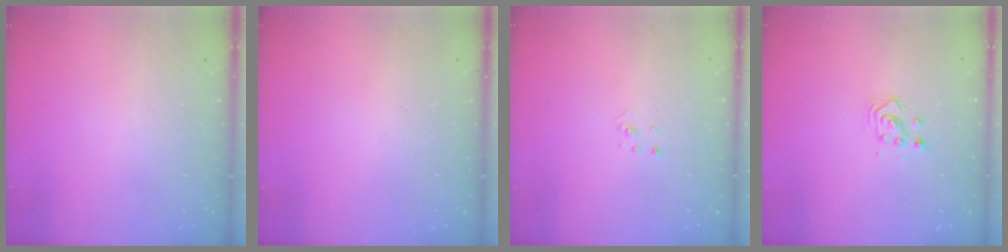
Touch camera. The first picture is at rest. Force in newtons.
{"total": 0.0}
{"total": 2.1, "press": 2.1, "slide": 0.1}
{"total": 3.2, "press": 3.2, "slide": 0.2}